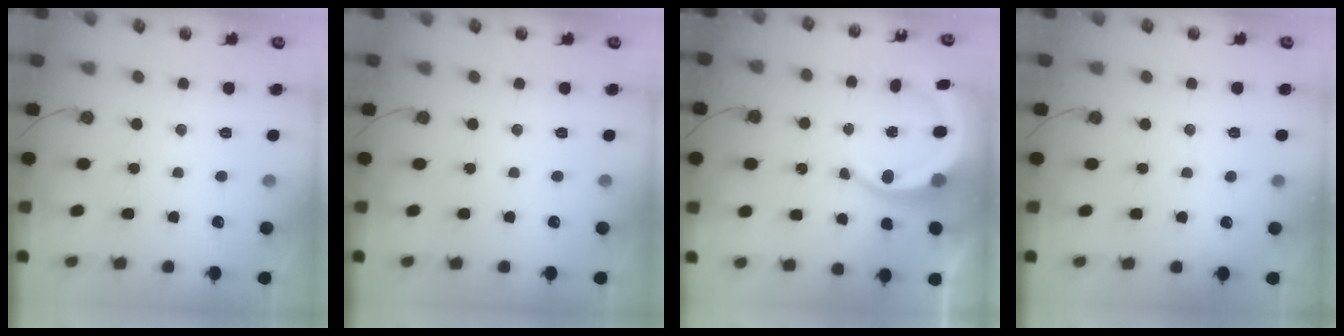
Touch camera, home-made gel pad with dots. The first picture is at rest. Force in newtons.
{"total": 0.0}
{"total": 9.4, "press": 9.3, "slide": 1.3}
{"total": 2.6, "press": 2.6, "slide": 0.2}